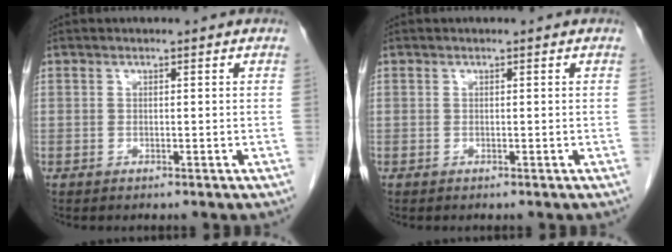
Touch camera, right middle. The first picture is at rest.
{"total": 0.0}